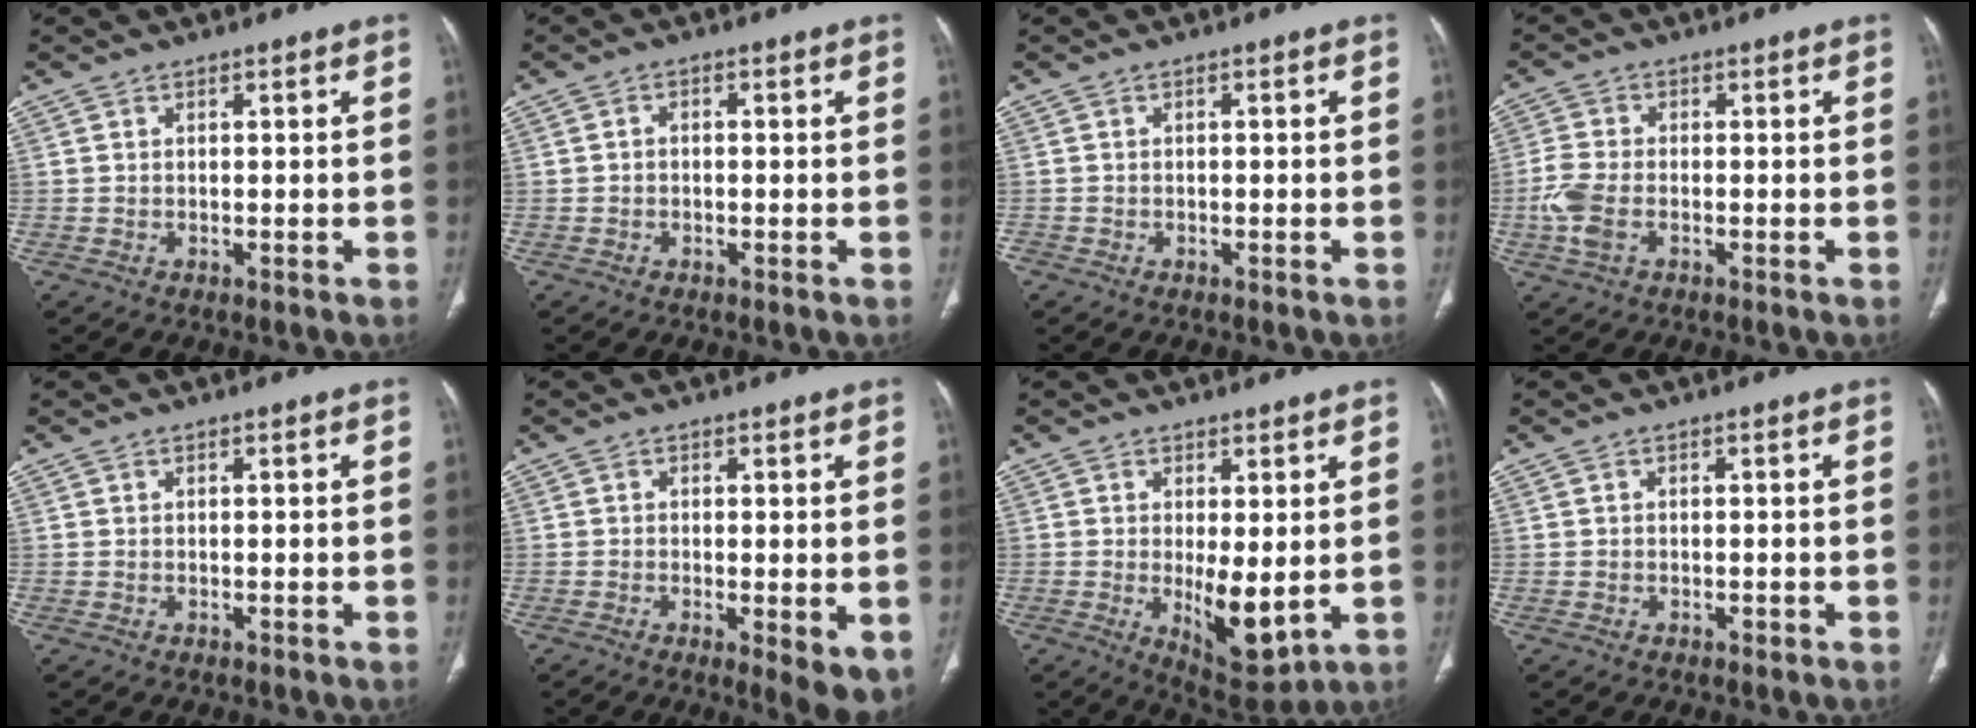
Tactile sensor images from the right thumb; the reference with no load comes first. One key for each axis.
{"total": 1.1, "fx": -0.2, "fy": 0.8, "fz": 0.7, "tx": -0.009, "ty": 0.005, "tz": -0.007}
{"total": 0.6, "fx": -0.3, "fy": 0.4, "fz": 0.2, "tx": 0.001, "ty": 0.004, "tz": -0.007}
{"total": 5.7, "fx": -1.7, "fy": 3.2, "fz": 4.3, "tx": -0.115, "ty": 0.005, "tz": -0.038}
{"total": 0.0}
{"total": 6.6, "fx": -1.6, "fy": 2.0, "fz": 6.0, "tx": -0.088, "ty": -0.019, "tz": -0.024}
{"total": 9.2, "fx": -0.8, "fy": 3.7, "fz": 8.4, "tx": -0.120, "ty": -0.026, "tz": 0.003}
{"total": 0.6, "fx": -0.3, "fy": 0.4, "fz": 0.3, "tx": -0.004, "ty": 0.001, "tz": -0.005}